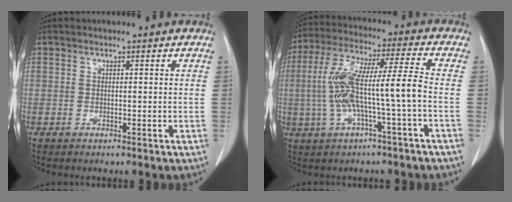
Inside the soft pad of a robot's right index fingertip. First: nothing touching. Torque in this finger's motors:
{"motor_torque": [1.08, 0.00, 0.77, 0.21]}